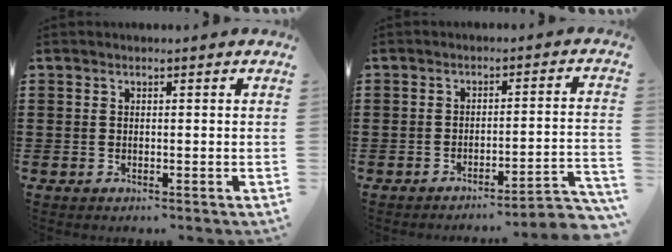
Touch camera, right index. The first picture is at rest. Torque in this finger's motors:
{"motor_torque": [1.68, -0.45, 0.11, -0.01]}